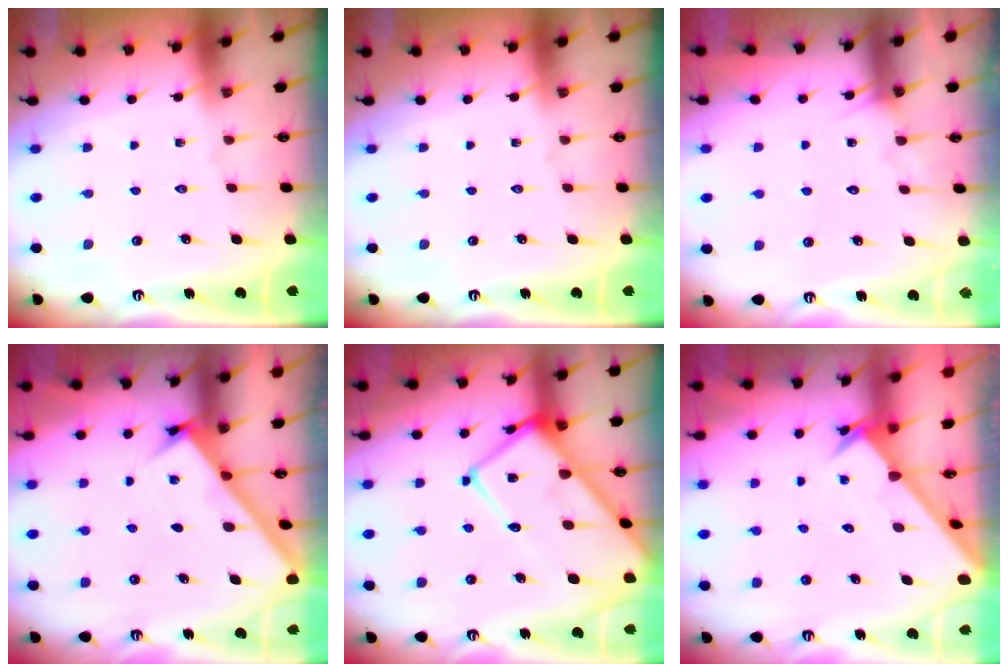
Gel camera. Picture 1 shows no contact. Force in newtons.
{"total": 0.0}
{"total": 5.1, "press": 5.1, "slide": 0.4}
{"total": 3.2, "press": 3.2, "slide": 0.2}
{"total": 17.7, "press": 17.6, "slide": 1.6}
{"total": 2.6, "press": 2.6, "slide": 0.2}